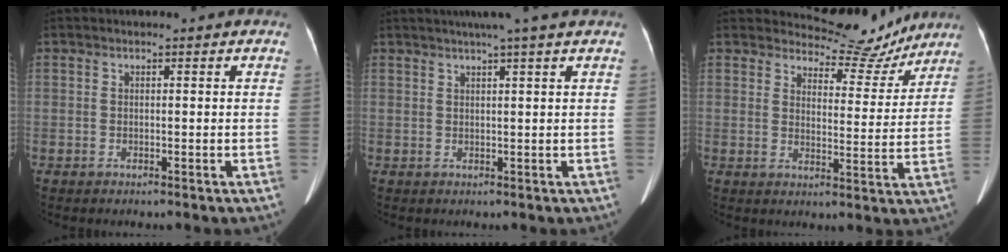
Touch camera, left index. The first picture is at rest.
{"total": 6.2, "force": [4.9, -1.2, 3.6], "torque": [-0.051, 0.020, 0.065]}
{"total": 9.3, "force": [8.9, 2.6, 0.4], "torque": [-0.001, -0.012, 0.111]}